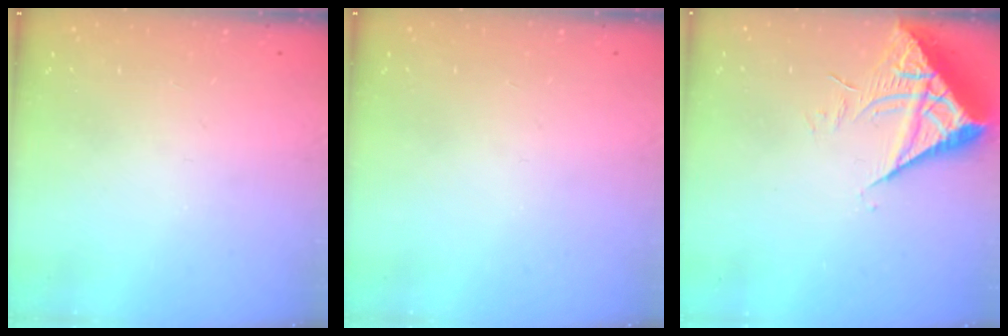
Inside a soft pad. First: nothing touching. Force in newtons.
{"total": 0.0}
{"total": 8.0, "press": 8.0, "slide": 0.8}